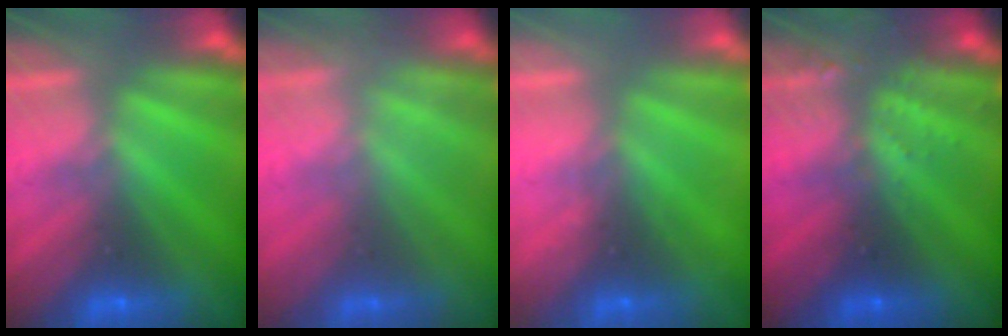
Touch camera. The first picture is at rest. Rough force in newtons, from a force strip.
{"total": 2.7}
{"total": 2.3}
{"total": 3.3}